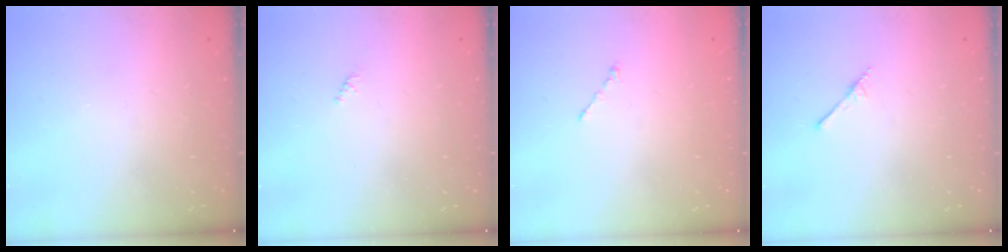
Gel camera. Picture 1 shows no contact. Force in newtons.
{"total": 0.8, "press": 0.7, "slide": 0.4}
{"total": 0.7, "press": 0.7, "slide": 0.2}
{"total": 1.7, "press": 1.7, "slide": 0.1}